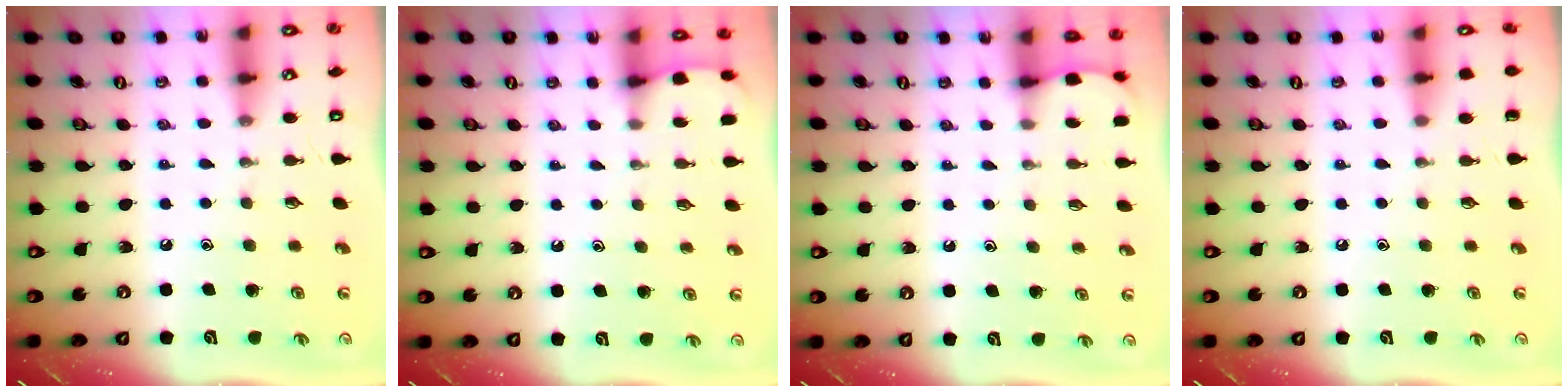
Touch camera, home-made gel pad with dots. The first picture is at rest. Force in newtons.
{"total": 1.8, "press": 1.8, "slide": 0.2}
{"total": 1.7, "press": 1.6, "slide": 0.2}
{"total": 0.0}